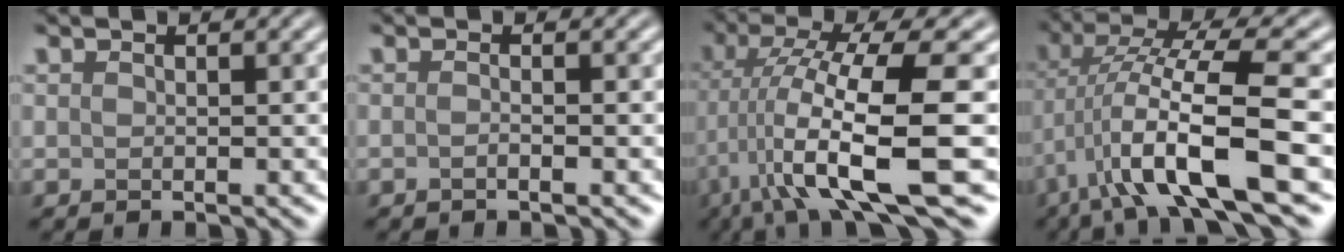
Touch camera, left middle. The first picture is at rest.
{"total": 1.0, "force": [-0.3, 0.3, 0.9], "torque": [-0.013, -0.004, -0.011]}
{"total": 11.2, "force": [-2.2, 2.4, 10.7], "torque": [-0.188, 0.001, -0.039]}
{"total": 10.0, "force": [-2.7, 2.3, 9.3], "torque": [-0.168, 0.015, -0.055]}